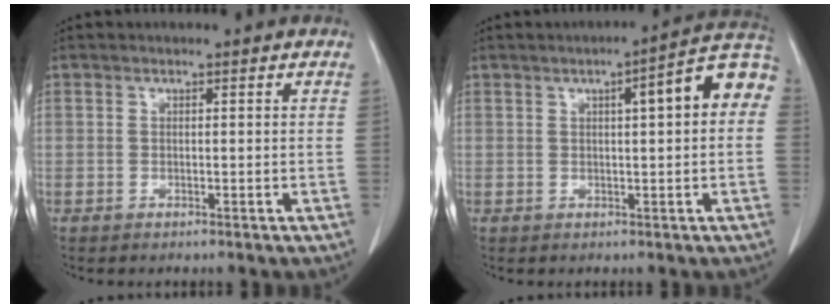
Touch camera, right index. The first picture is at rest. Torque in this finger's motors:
{"motor_torque": [0.27, 0.11, 0.14, 0.03]}